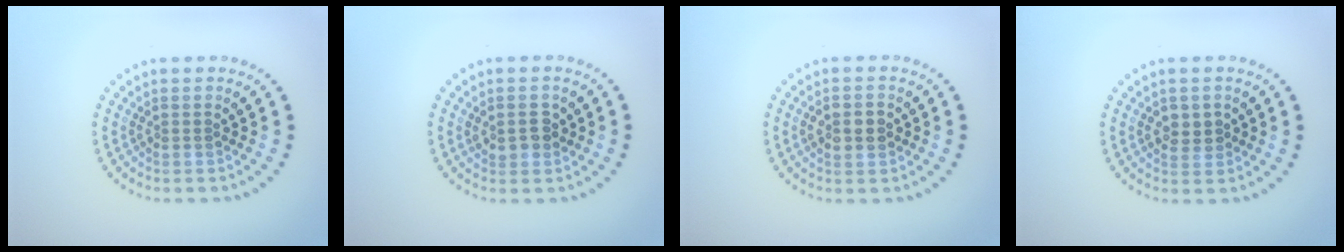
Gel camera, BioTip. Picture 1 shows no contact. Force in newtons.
{"total": 1.9, "press": 1.9, "slide": 0.5}
{"total": 2.4, "press": 2.4, "slide": 0.3}
{"total": 1.9, "press": 1.9, "slide": 0.4}